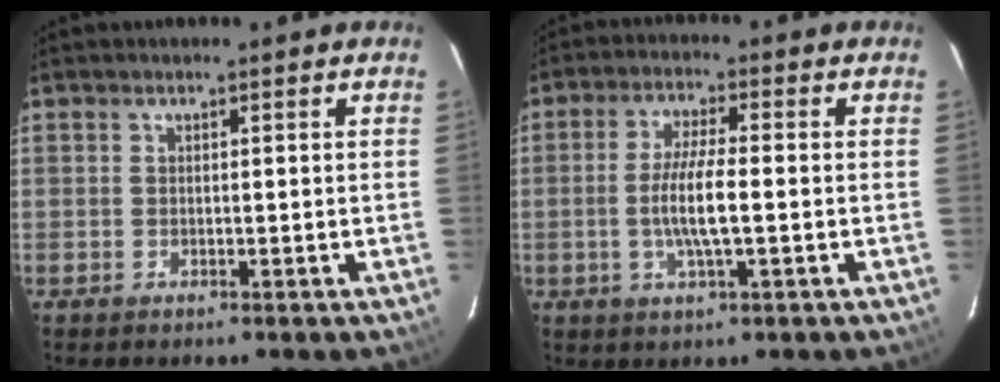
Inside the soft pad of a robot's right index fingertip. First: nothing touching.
{"total": 7.3, "force": [-1.2, 1.1, 7.1], "torque": [-0.139, -0.003, -0.025]}